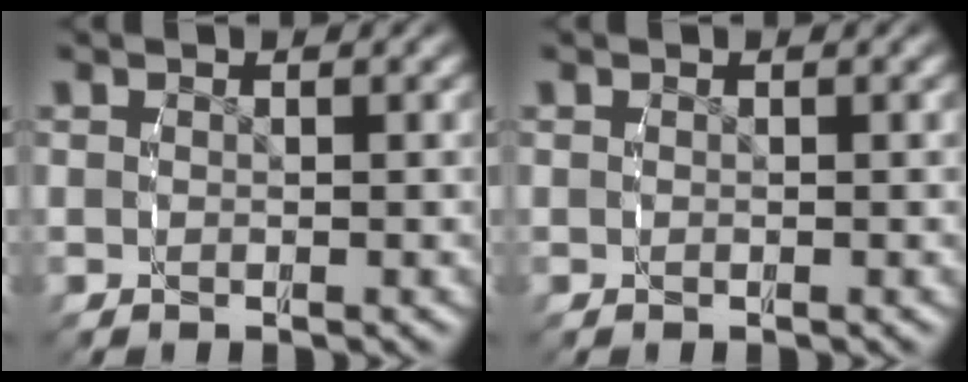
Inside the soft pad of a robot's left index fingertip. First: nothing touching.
{"total": 0.0}